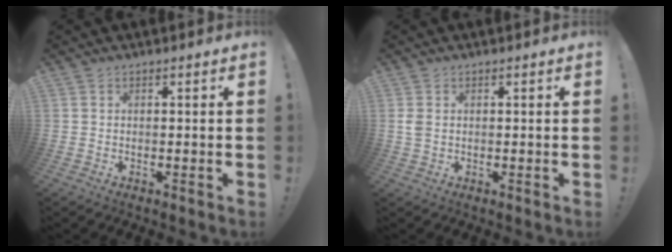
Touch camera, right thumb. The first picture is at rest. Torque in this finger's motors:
{"motor_torque": [0.48, 0.13, 0.42, 0.08, 0.02]}